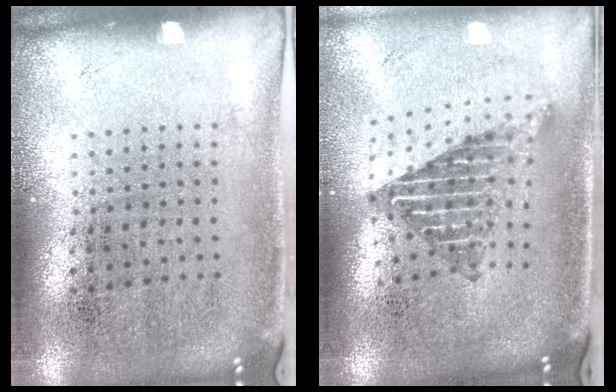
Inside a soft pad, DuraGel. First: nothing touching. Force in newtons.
{"total": 2.2, "press": 1.6, "slide": 1.6}